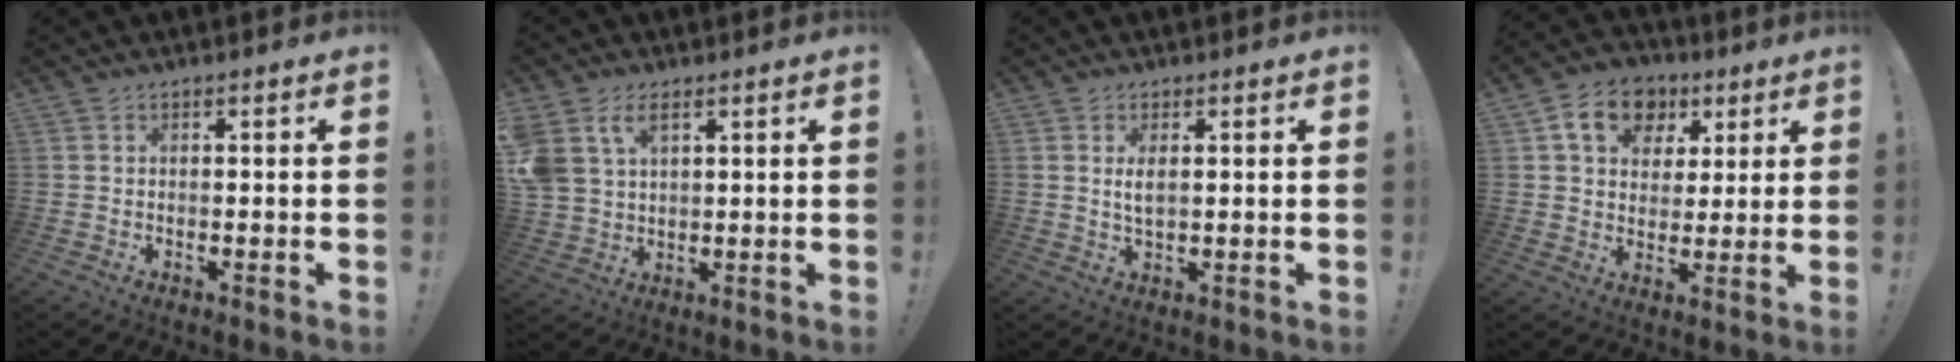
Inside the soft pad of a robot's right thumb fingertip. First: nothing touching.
{"total": 8.5, "force": [4.6, 5.5, 4.7], "torque": [-0.101, -0.016, 0.091]}
{"total": 3.1, "force": [0.9, 1.1, 2.8], "torque": [-0.046, -0.005, 0.012]}
{"total": 13.0, "force": [5.8, 9.9, 6.1], "torque": [-0.083, -0.018, 0.111]}